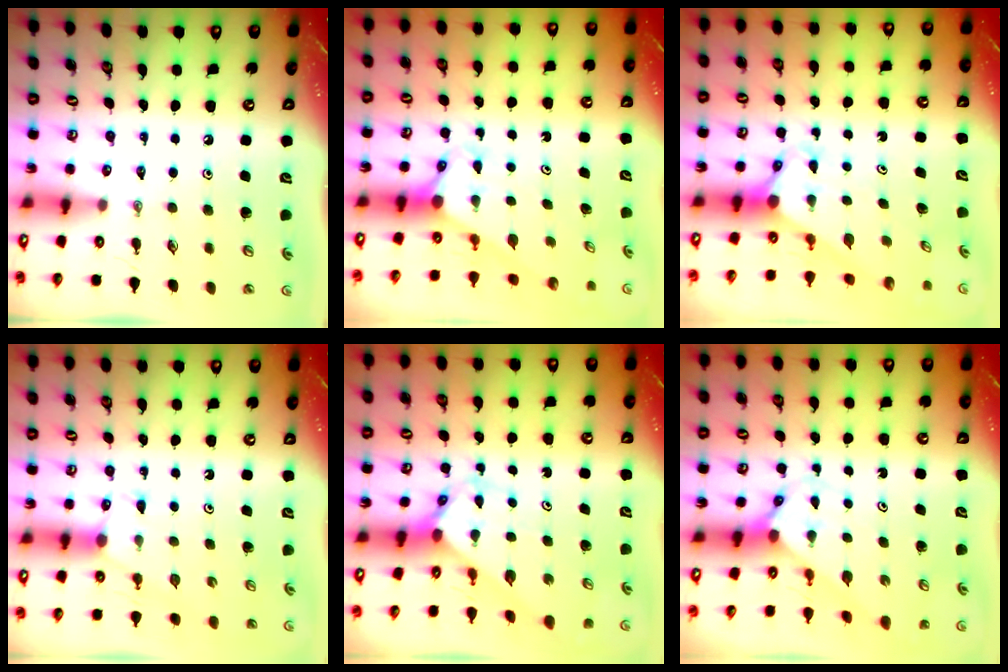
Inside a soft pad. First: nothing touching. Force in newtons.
{"total": 2.9, "press": 2.9, "slide": 0.0}
{"total": 2.7, "press": 2.7, "slide": 0.0}
{"total": 2.9, "press": 2.9, "slide": 0.3}
{"total": 2.7, "press": 2.7, "slide": 0.2}
{"total": 2.3, "press": 2.3, "slide": 0.2}